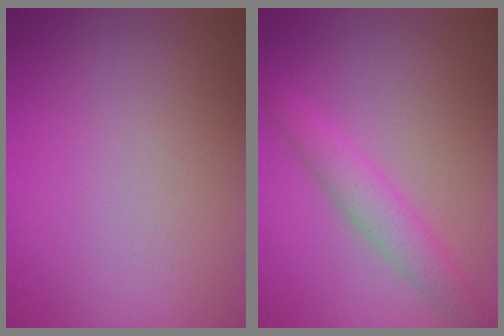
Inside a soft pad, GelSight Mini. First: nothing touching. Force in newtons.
{"total": 3.0, "press": 3.0, "slide": 0.1}